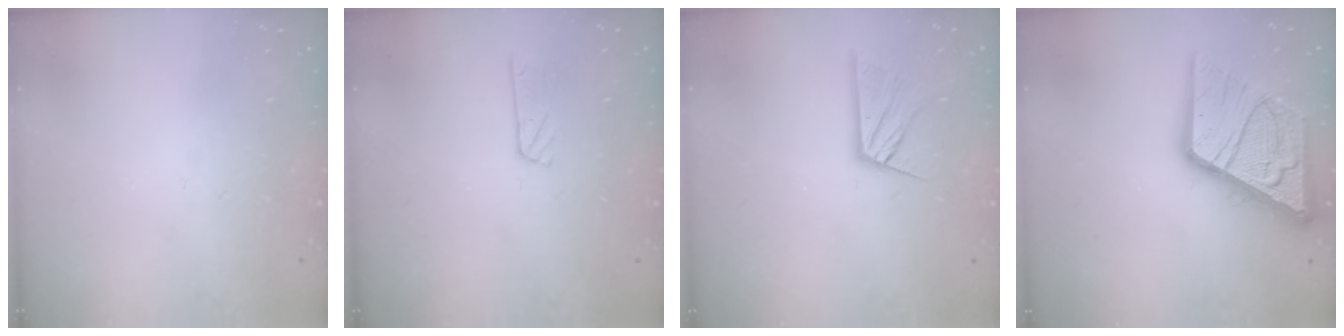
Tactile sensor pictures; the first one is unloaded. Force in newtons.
{"total": 3.0, "press": 3.0, "slide": 0.3}
{"total": 10.1, "press": 10.0, "slide": 1.0}
{"total": 21.1, "press": 21.0, "slide": 2.4}